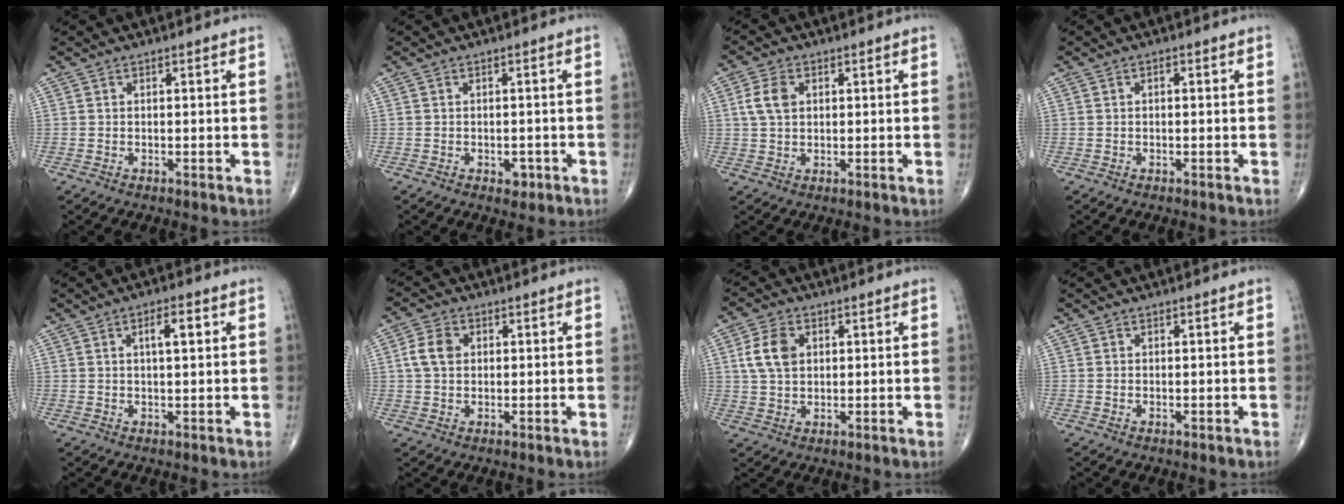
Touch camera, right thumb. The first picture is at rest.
{"total": 1.9, "force": [-0.8, 1.3, 1.1], "torque": [-0.006, 0.002, -0.009]}
{"total": 4.8, "force": [1.2, 3.3, 3.4], "torque": [-0.068, 0.002, 0.021]}
{"total": 0.7, "force": [0.1, 0.3, 0.6], "torque": [-0.011, 0.001, 0.000]}
{"total": 3.9, "force": [1.2, 1.2, 3.5], "torque": [-0.055, 0.003, 0.017]}
{"total": 5.0, "force": [0.9, 3.7, 3.3], "torque": [-0.062, 0.005, 0.013]}
{"total": 6.8, "force": [1.7, 4.7, 4.6], "torque": [-0.084, 0.000, 0.031]}
{"total": 0.0}